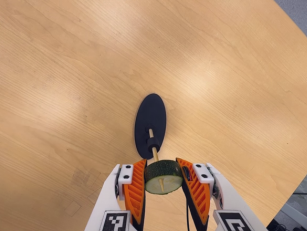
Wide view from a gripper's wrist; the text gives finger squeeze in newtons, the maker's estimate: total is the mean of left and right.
{"total": 11.3, "left": 11.7, "right": 10.9}